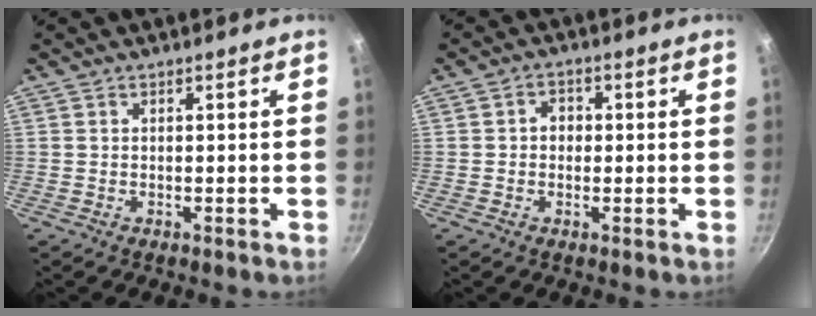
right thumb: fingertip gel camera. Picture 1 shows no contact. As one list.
[{"total": 3.0, "force": [0.0, 2.6, 1.5], "torque": [-0.008, 0.009, -0.003]}]